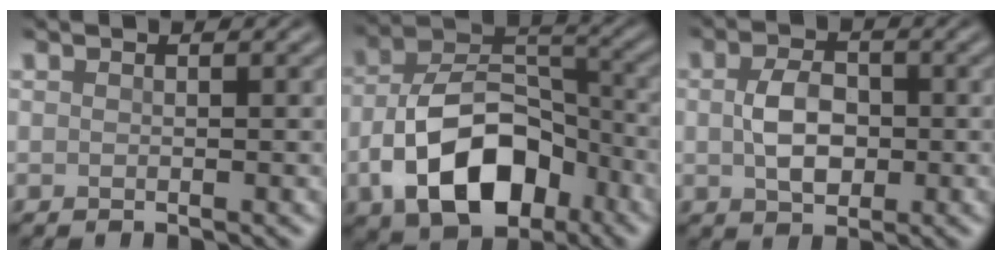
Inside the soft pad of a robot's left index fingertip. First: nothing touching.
{"total": 10.6, "force": [-4.3, 6.5, 7.2], "torque": [-0.127, 0.003, -0.078]}
{"total": 4.1, "force": [0.0, 2.8, 3.1], "torque": [-0.063, -0.001, -0.002]}